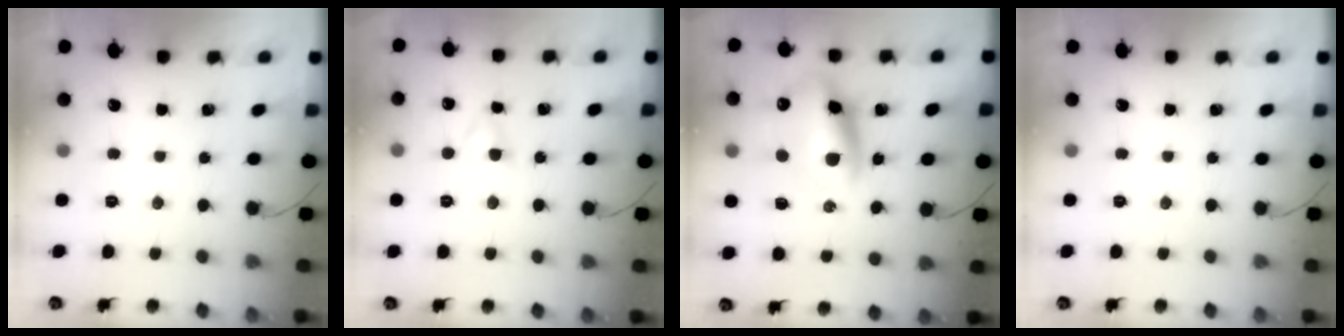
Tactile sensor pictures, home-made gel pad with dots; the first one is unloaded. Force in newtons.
{"total": 2.8, "press": 2.6, "slide": 1.1}
{"total": 14.0, "press": 13.6, "slide": 3.4}
{"total": 0.0}